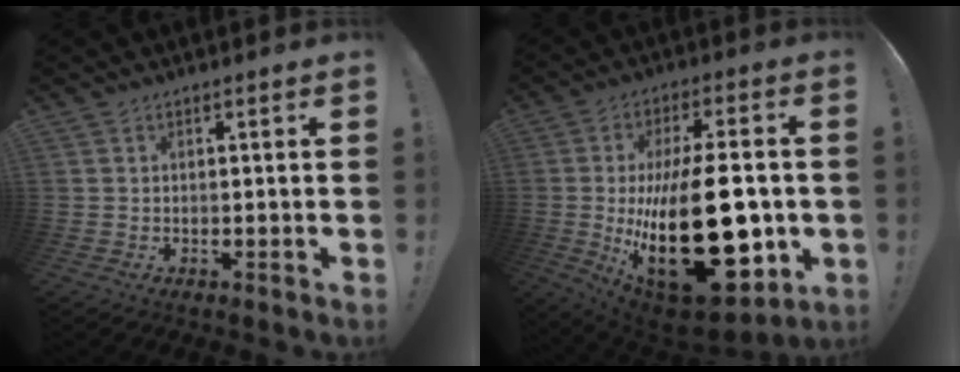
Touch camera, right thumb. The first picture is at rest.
{"total": 33.5, "force": [-3.9, 15.2, 29.6], "torque": [-0.526, 0.005, -0.045]}